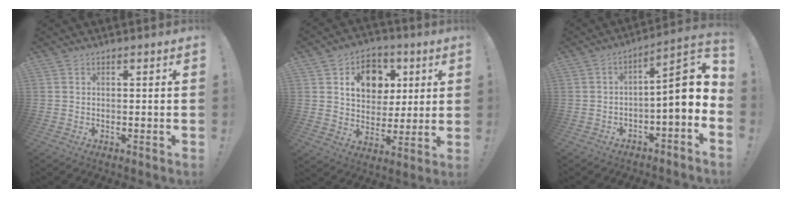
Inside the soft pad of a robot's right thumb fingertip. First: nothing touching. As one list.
[{"total": 13.2, "force": [5.3, 10.1, 6.5], "torque": [-0.085, -0.022, 0.101]}, {"total": 10.3, "force": [0.1, 2.5, 10.0], "torque": [-0.147, -0.005, -0.005]}]